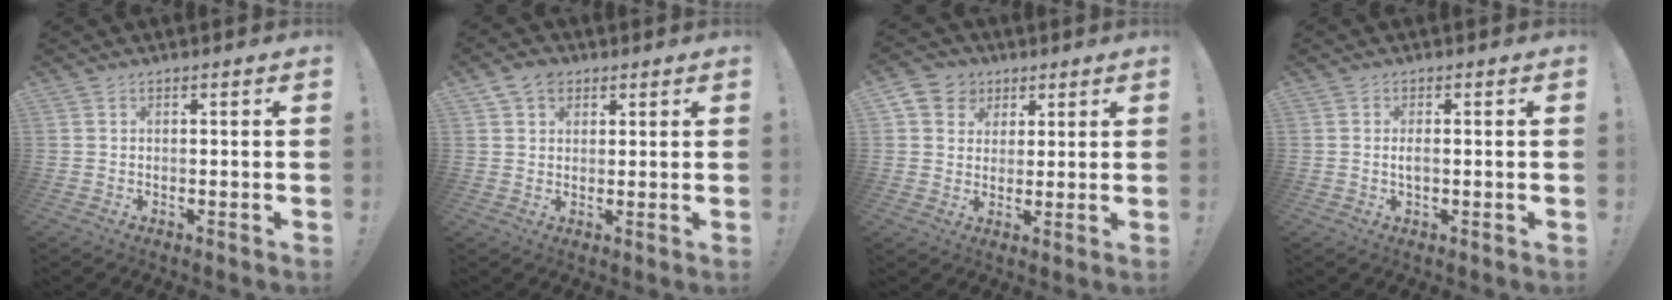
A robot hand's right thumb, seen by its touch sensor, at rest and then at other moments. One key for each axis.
{"total": 5.9, "fx": 3.0, "fy": 4.3, "fz": 2.6, "tx": -0.045, "ty": -0.003, "tz": 0.059}
{"total": 7.5, "fx": 2.8, "fy": 6.7, "fz": 1.8, "tx": -0.033, "ty": -0.007, "tz": 0.061}
{"total": 1.7, "fx": -0.3, "fy": 0.6, "fz": 1.6, "tx": -0.024, "ty": 0.000, "tz": -0.007}